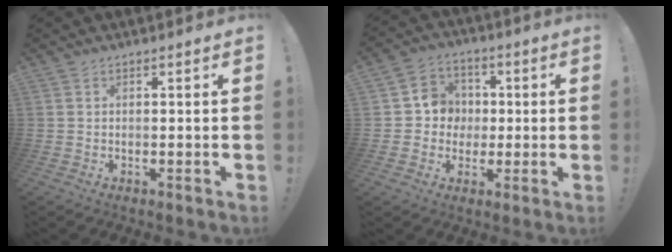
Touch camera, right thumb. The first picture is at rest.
{"total": 9.1, "force": [-0.3, 8.8, 2.4], "torque": [-0.033, 0.017, 0.004]}